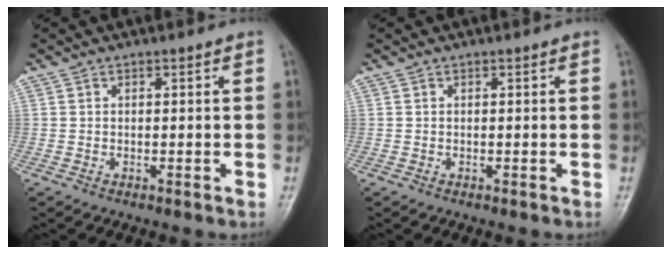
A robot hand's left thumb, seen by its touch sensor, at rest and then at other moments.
{"total": 0.0}